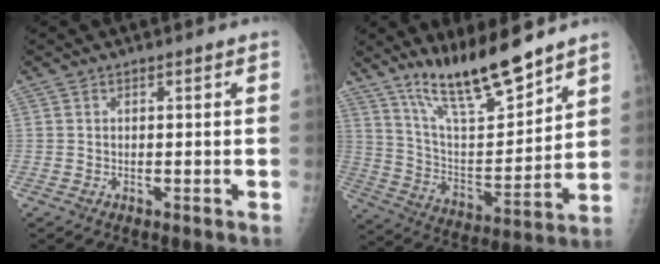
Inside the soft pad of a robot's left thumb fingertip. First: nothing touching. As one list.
[{"total": 17.0, "force": [13.3, 3.7, 9.9], "torque": [-0.140, -0.088, 0.244]}]